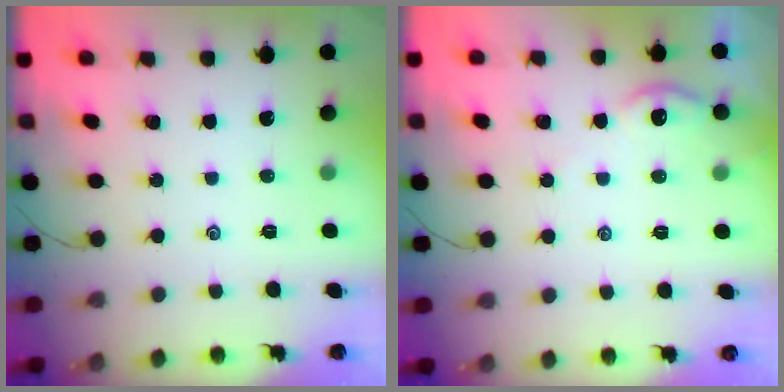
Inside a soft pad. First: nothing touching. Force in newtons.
{"total": 1.7, "press": 1.7, "slide": 0.4}